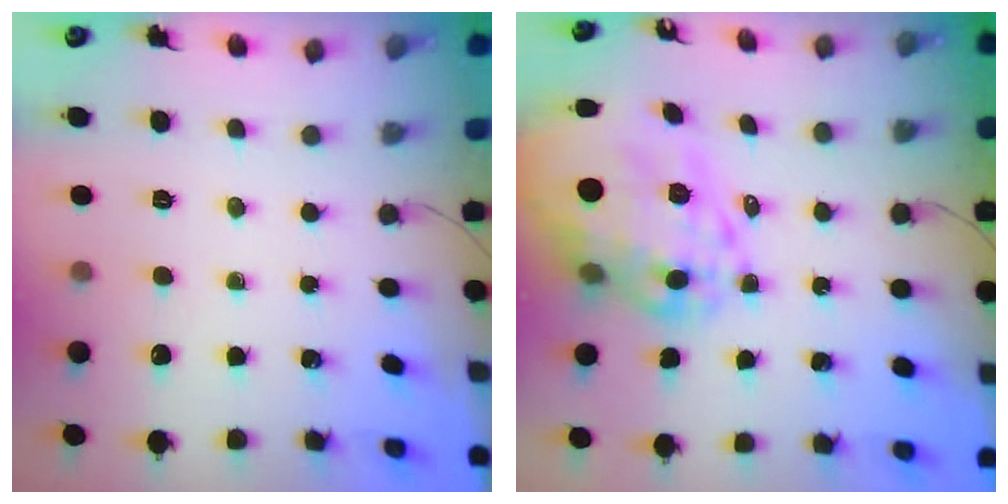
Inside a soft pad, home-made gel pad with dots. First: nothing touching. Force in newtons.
{"total": 24.9, "press": 24.2, "slide": 6.1}